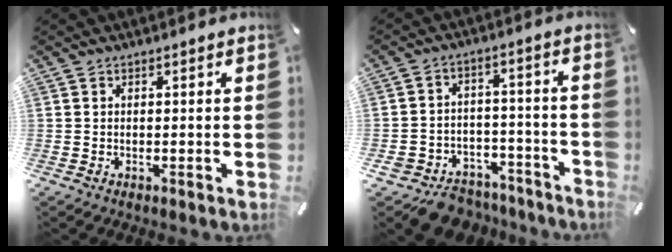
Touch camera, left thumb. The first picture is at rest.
{"total": 8.5, "force": [-6.4, 5.3, 1.5], "torque": [-0.017, 0.040, -0.115]}